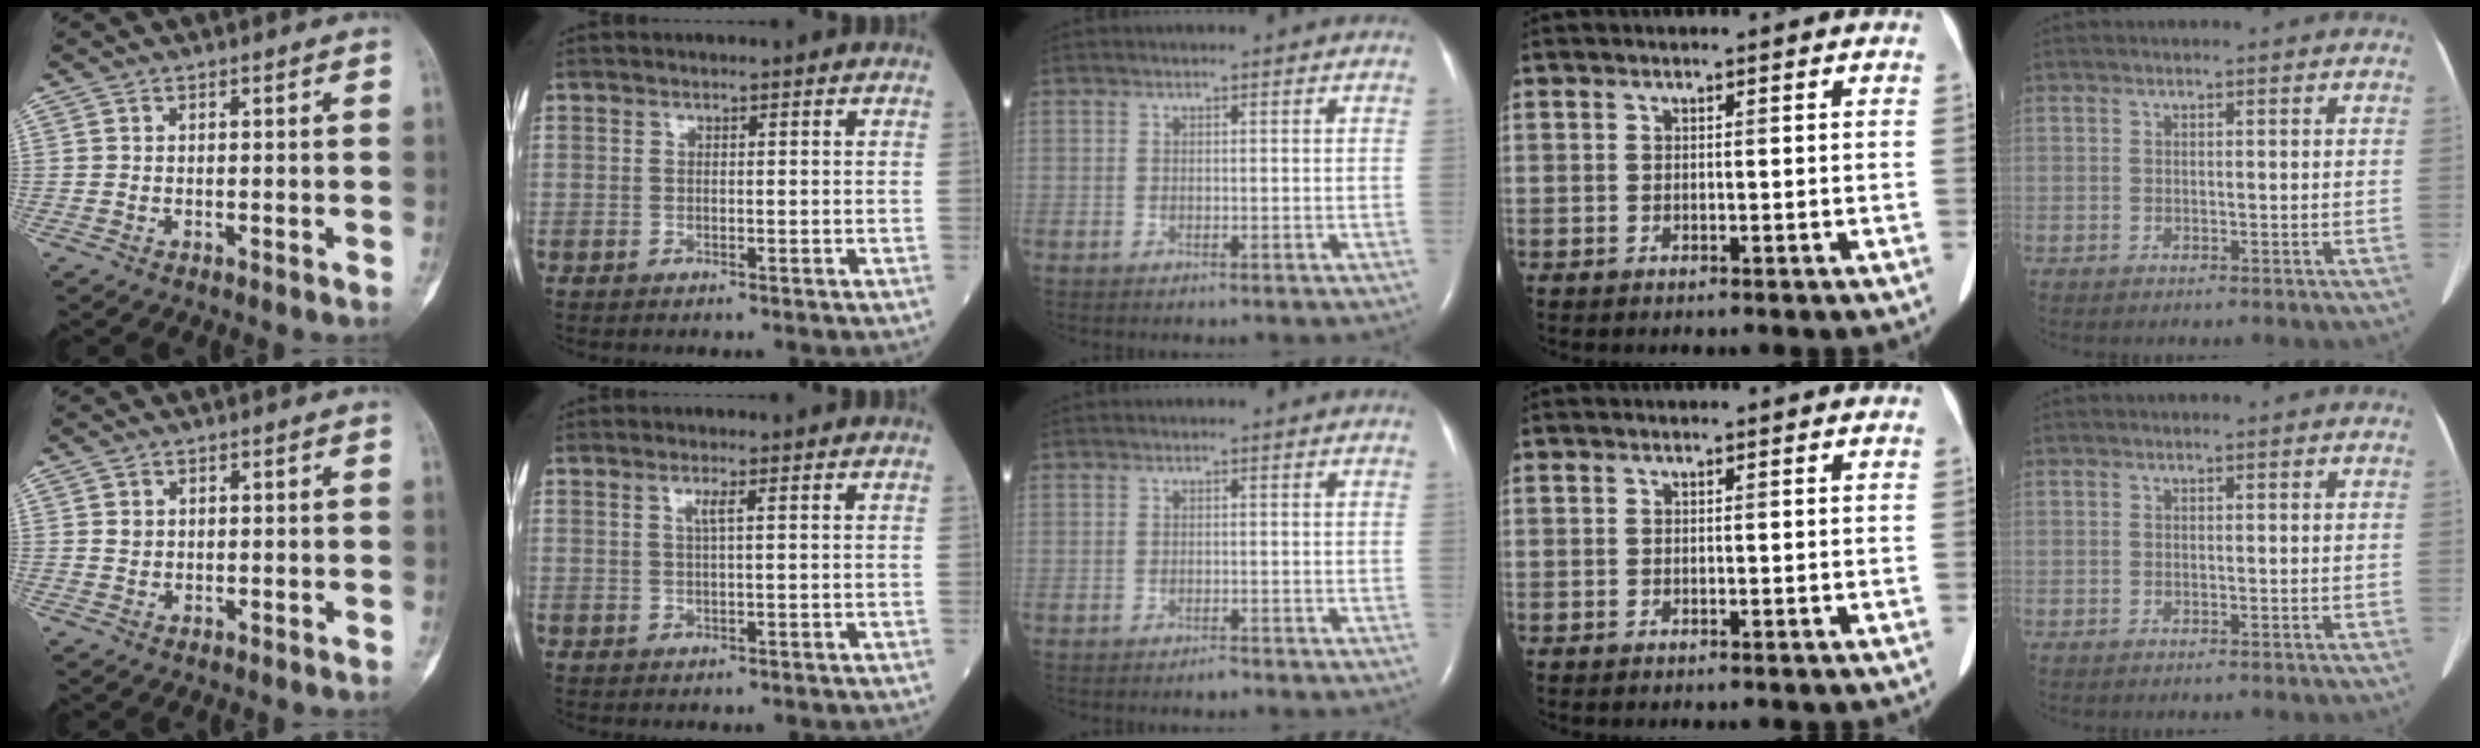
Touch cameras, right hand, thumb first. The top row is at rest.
{"thumb": {"total": 1.4, "force": [0.4, 1.2, 0.6], "torque": [-0.006, 0.000, 0.008]}, "index": {"total": 1.5, "force": [0.6, -0.2, 1.4], "torque": [-0.030, 0.000, 0.010]}, "middle": {"total": 0.8, "force": [-0.7, 0.0, 0.4], "torque": [-0.011, -0.003, -0.008]}}